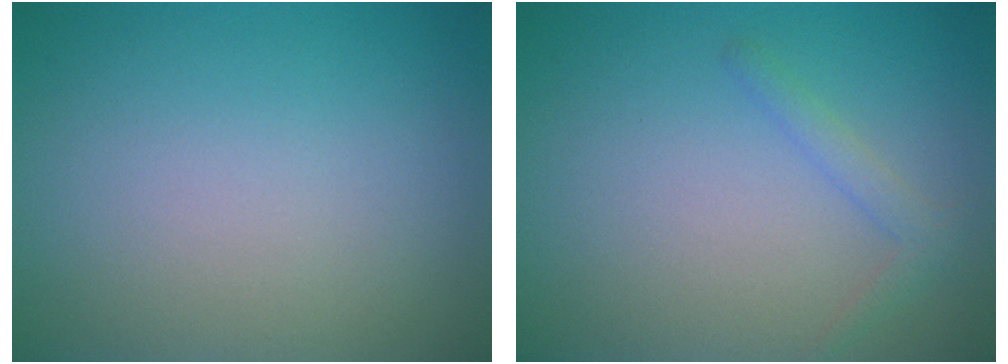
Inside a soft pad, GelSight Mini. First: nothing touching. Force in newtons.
{"total": 1.4, "press": 1.4, "slide": 0.1}